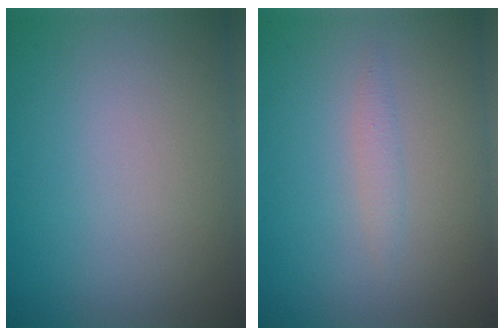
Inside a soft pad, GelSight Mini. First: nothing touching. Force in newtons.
{"total": 1.0, "press": 1.0, "slide": 0.0}